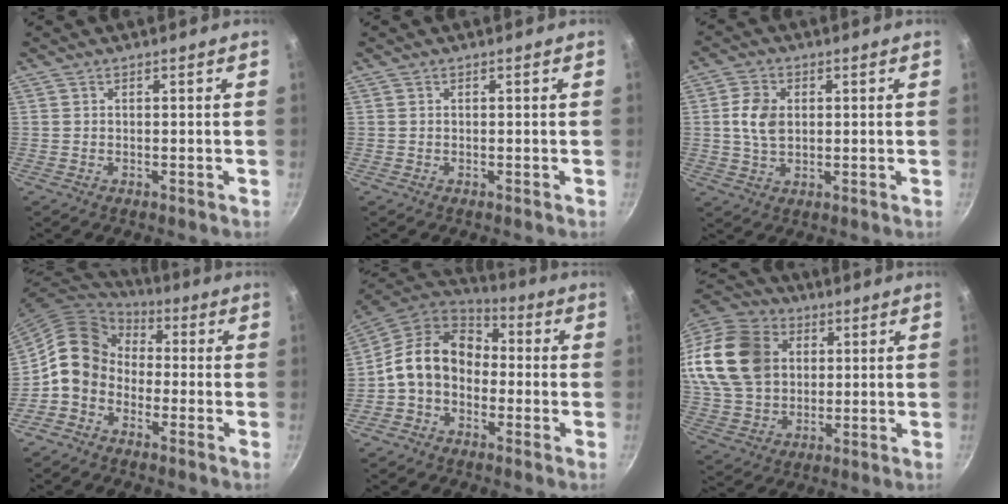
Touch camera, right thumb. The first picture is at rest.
{"total": 0.0}
{"total": 6.4, "force": [0.9, 4.4, 4.6], "torque": [-0.075, 0.004, 0.017]}
{"total": 10.8, "force": [-2.4, 8.8, 5.7], "torque": [-0.078, 0.047, -0.069]}
{"total": 13.7, "force": [-1.2, 10.5, 8.7], "torque": [-0.126, 0.045, -0.042]}
{"total": 23.9, "force": [6.0, 18.5, 14.0], "torque": [-0.281, 0.019, 0.116]}